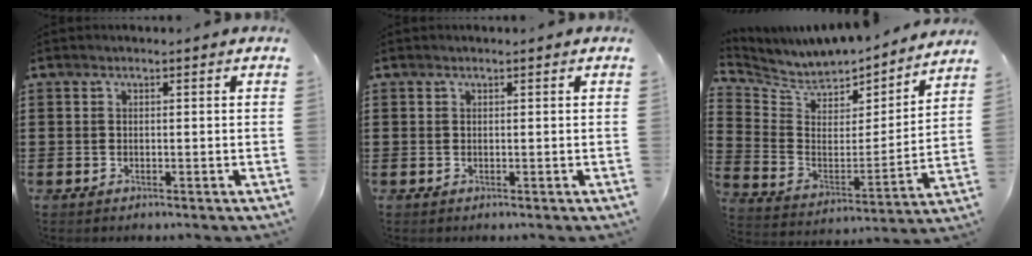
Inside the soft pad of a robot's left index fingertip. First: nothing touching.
{"total": 0.0}
{"total": 5.3, "force": [4.8, 2.0, 0.4], "torque": [-0.045, -0.046, 0.079]}